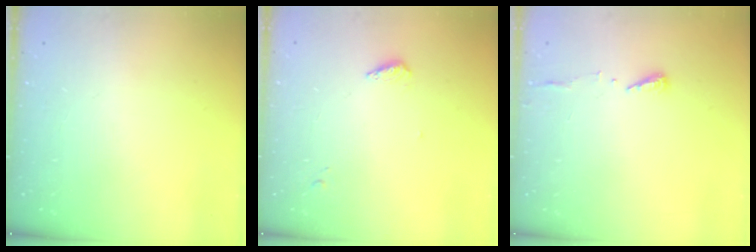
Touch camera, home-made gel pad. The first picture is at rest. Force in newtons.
{"total": 3.9, "press": 3.9, "slide": 0.5}
{"total": 6.3, "press": 6.3, "slide": 0.5}